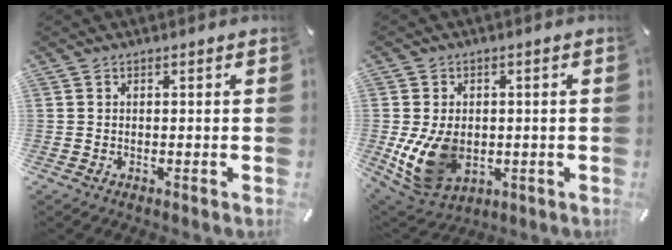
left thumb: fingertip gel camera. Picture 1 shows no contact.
{"total": 12.1, "force": [-1.8, 9.1, 7.8], "torque": [-0.164, 0.001, -0.027]}